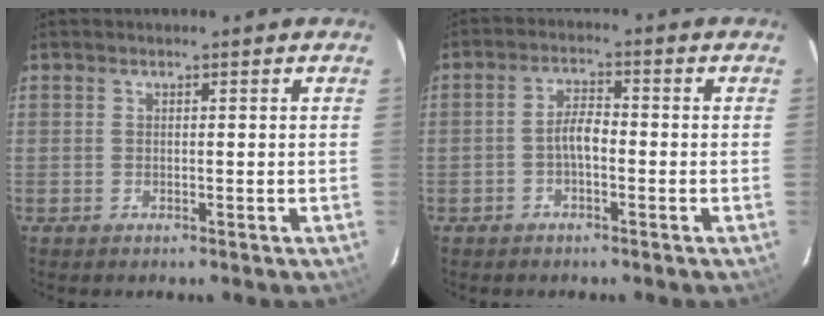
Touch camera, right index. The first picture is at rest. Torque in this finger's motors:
{"motor_torque": [0.15, -0.09, 0.11, 0.06]}